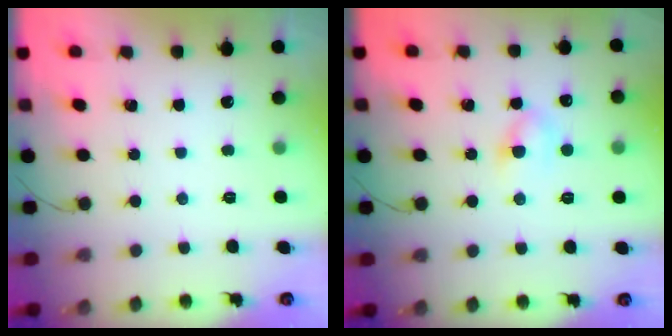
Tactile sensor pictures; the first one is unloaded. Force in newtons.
{"total": 5.0, "press": 4.8, "slide": 1.3}